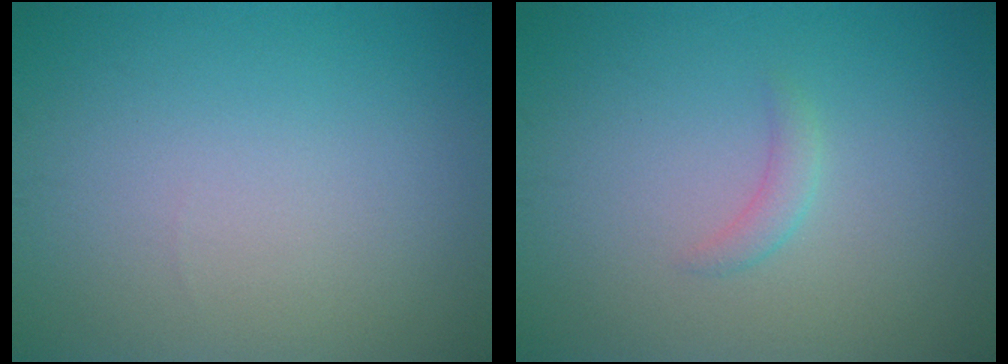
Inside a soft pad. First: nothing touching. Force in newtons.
{"total": 1.2, "press": 1.1, "slide": 0.0}